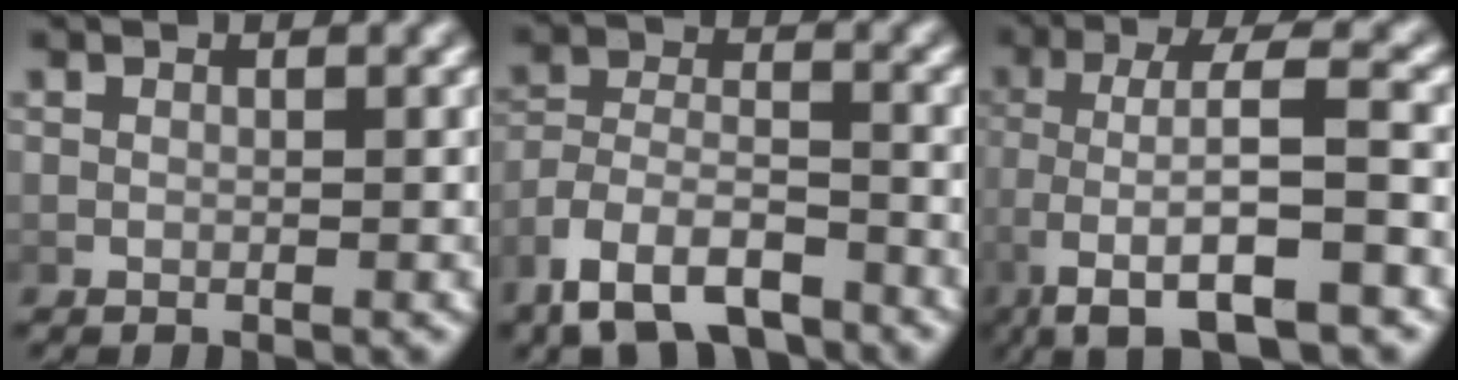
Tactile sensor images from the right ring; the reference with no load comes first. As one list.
[{"total": 7.3, "force": [-5.2, 3.8, 3.4], "torque": [-0.084, -0.034, -0.077]}, {"total": 8.2, "force": [-3.2, 3.6, 6.6], "torque": [-0.147, -0.025, -0.033]}]